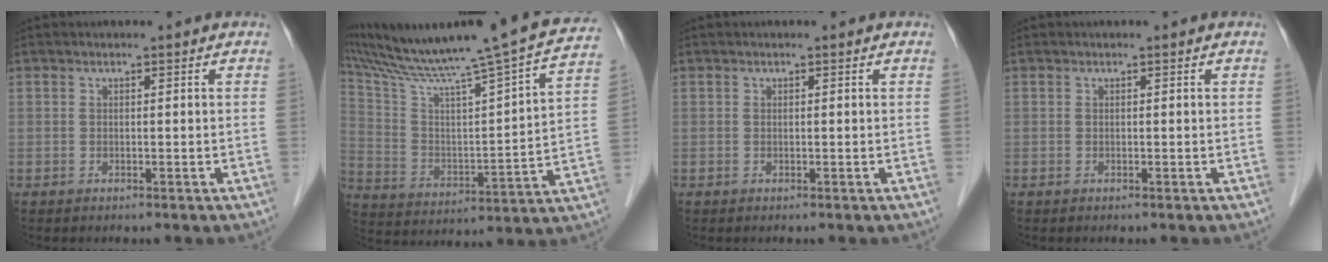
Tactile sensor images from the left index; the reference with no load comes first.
{"total": 25.0, "force": [21.7, -0.6, 12.5], "torque": [-0.213, -0.036, 0.322]}
{"total": 0.0}
{"total": 0.0}